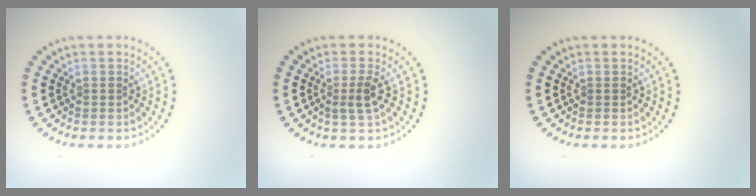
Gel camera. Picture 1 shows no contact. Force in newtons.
{"total": 1.9, "press": 1.5, "slide": 1.1}
{"total": 0.0}